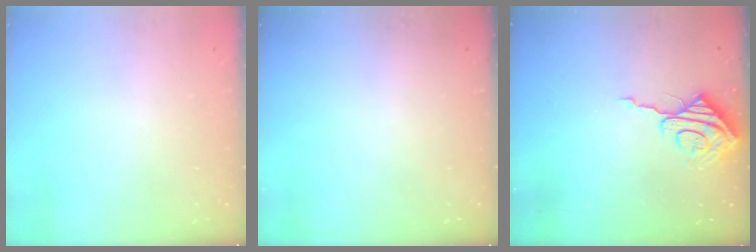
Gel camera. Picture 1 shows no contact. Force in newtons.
{"total": 0.0}
{"total": 7.9, "press": 7.9, "slide": 0.5}